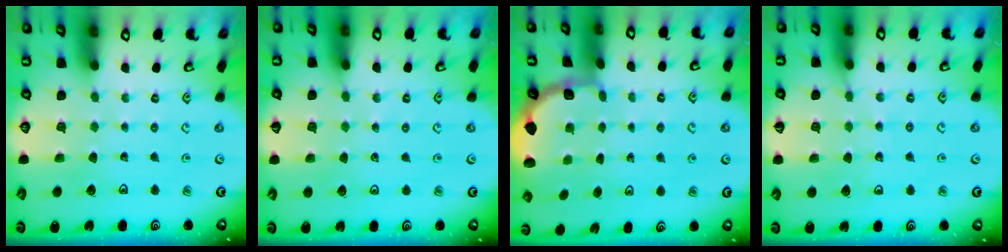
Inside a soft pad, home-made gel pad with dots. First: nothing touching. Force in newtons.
{"total": 2.1, "press": 2.0, "slide": 0.5}
{"total": 1.8, "press": 1.6, "slide": 0.7}
{"total": 5.0, "press": 4.7, "slide": 1.6}